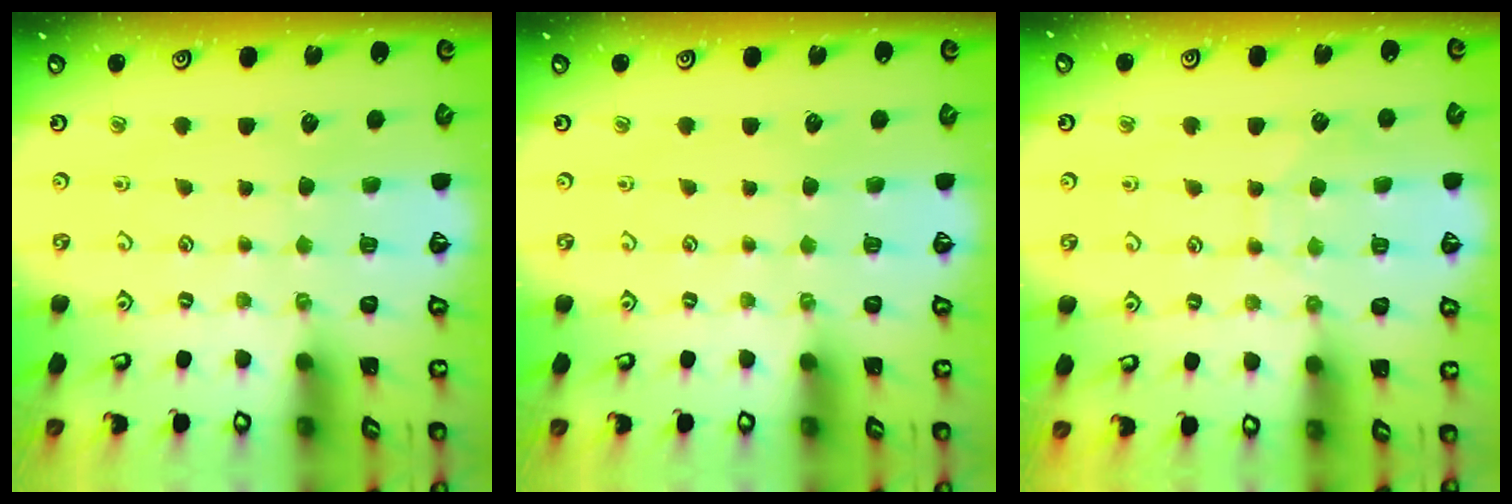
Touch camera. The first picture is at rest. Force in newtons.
{"total": 0.0}
{"total": 7.0, "press": 7.0, "slide": 0.6}